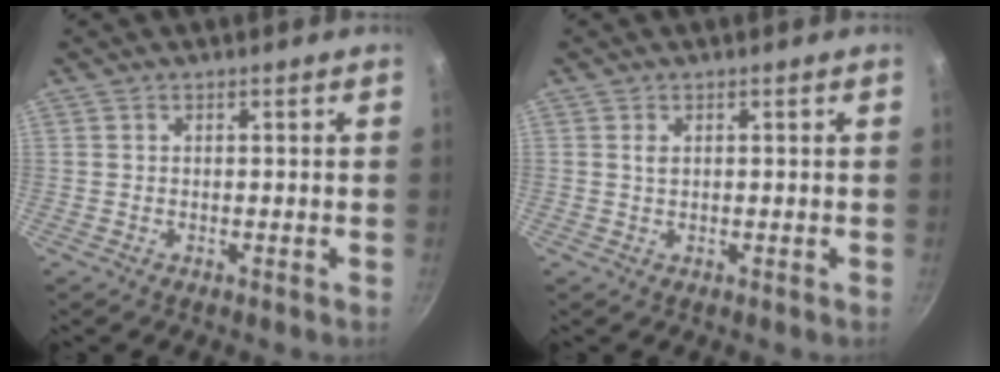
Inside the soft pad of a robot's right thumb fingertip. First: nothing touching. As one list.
[{"total": 1.1, "force": [0.4, 0.7, 0.8], "torque": [-0.014, 0.000, 0.007]}]